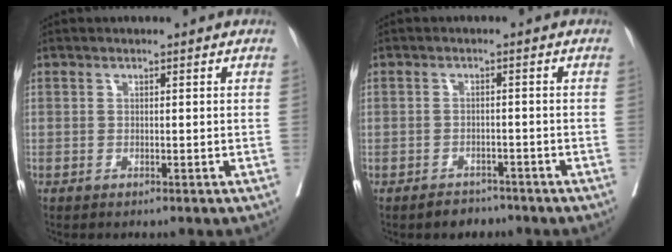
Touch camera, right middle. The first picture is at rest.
{"total": 3.0, "force": [-2.5, 1.5, 0.4], "torque": [-0.009, 0.004, -0.035]}